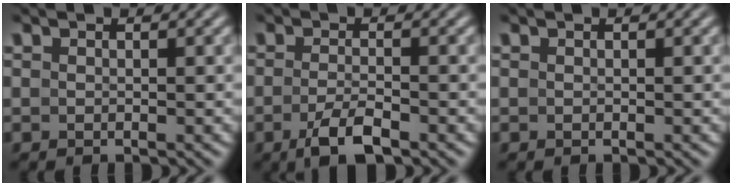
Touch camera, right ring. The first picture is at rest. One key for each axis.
{"total": 3.6, "fx": -2.3, "fy": 0.6, "fz": 2.7, "tx": -0.048, "ty": -0.011, "tz": -0.033}
{"total": 0.0}